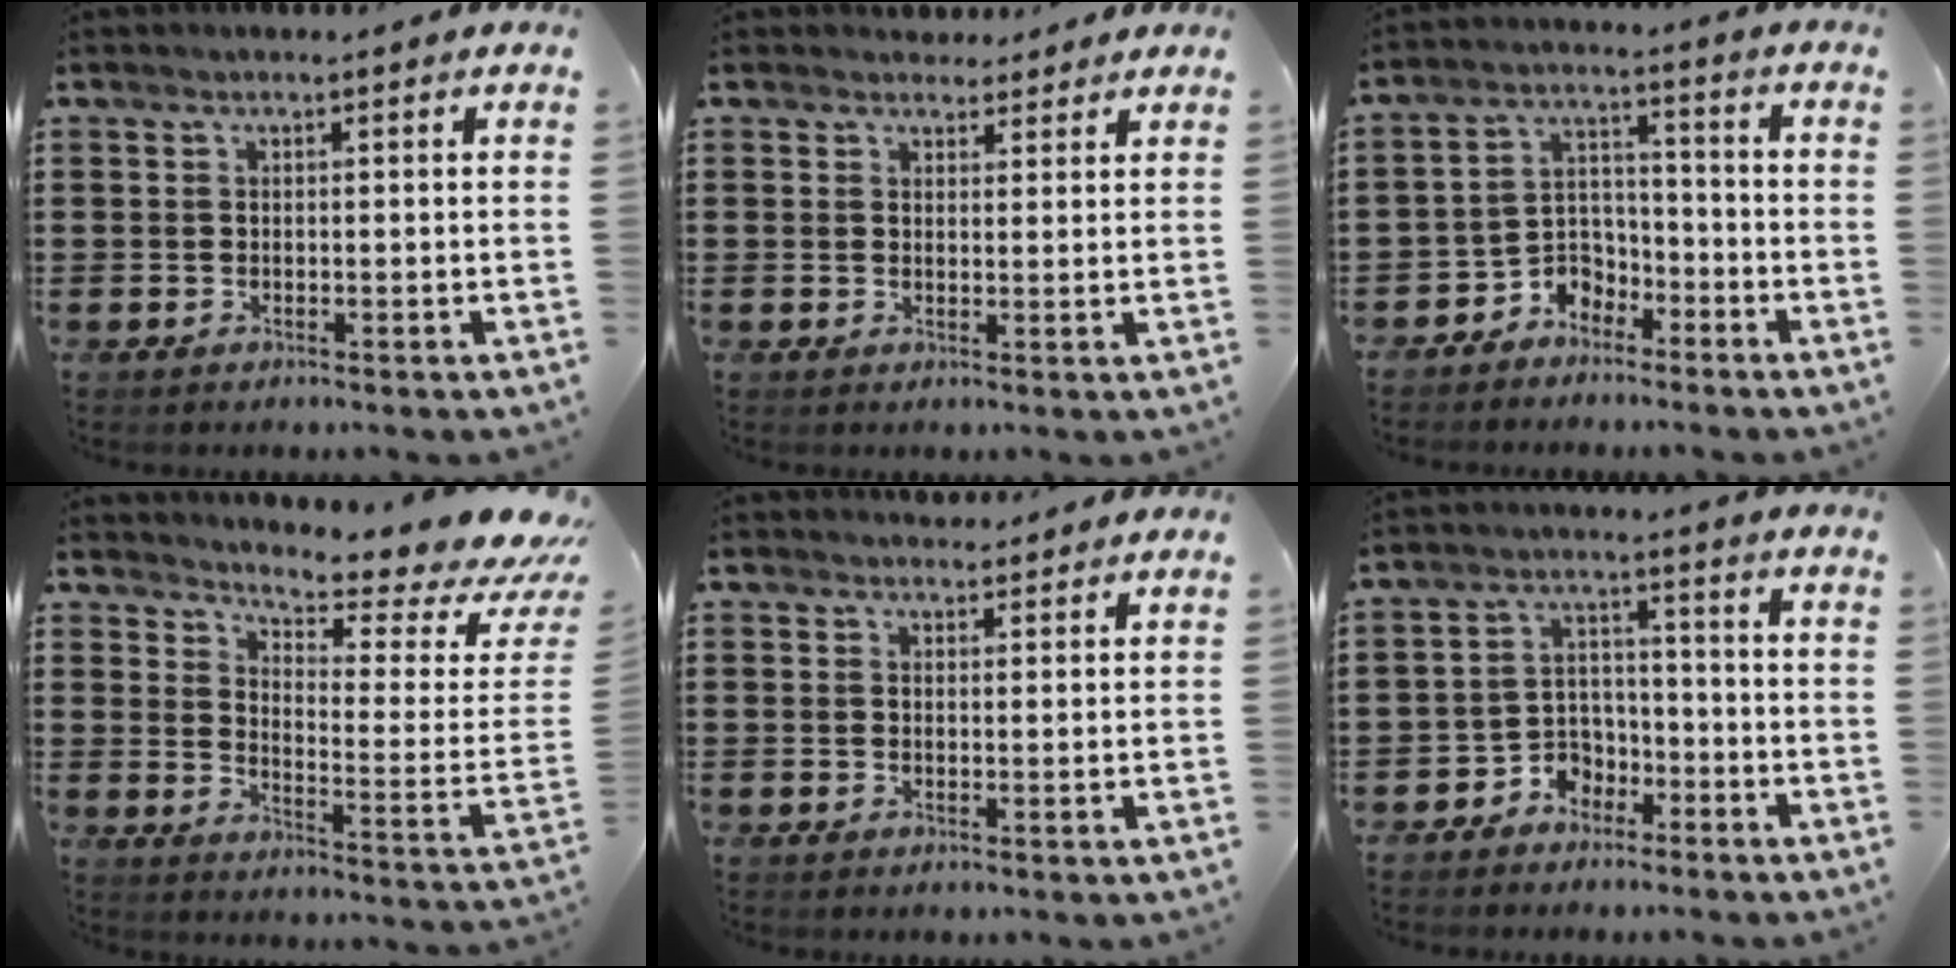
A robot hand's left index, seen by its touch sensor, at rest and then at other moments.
{"total": 2.5, "force": [2.2, 1.2, 0.1], "torque": [0.000, -0.001, 0.041]}
{"total": 4.9, "force": [-4.1, 2.6, 0.4], "torque": [-0.017, 0.009, -0.084]}
{"total": 6.5, "force": [6.0, 0.4, 2.6], "torque": [-0.057, -0.063, 0.095]}
{"total": 1.9, "force": [1.8, 0.6, 0.0], "torque": [0.002, -0.001, 0.033]}
{"total": 4.7, "force": [-3.6, 3.0, 0.6], "torque": [-0.028, 0.009, -0.077]}